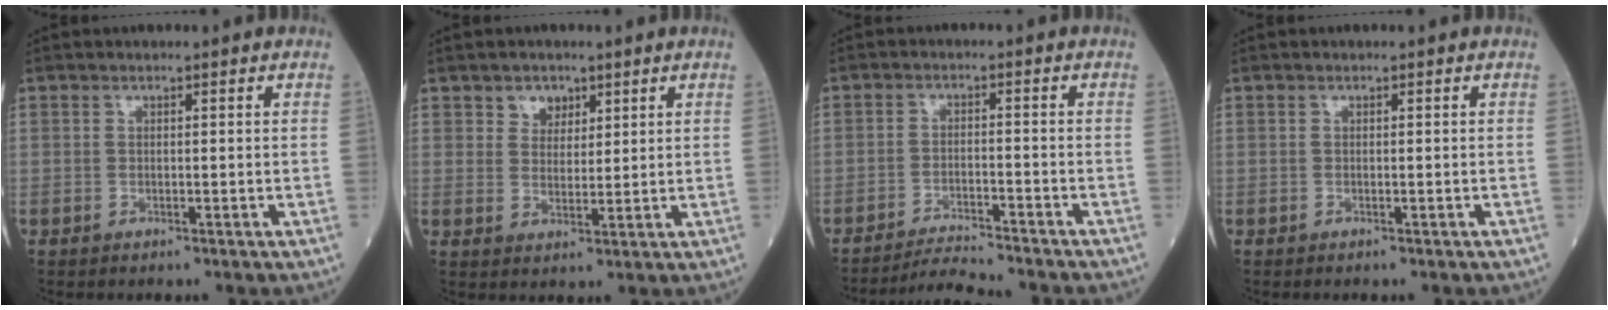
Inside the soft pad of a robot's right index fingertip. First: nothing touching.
{"total": 3.3, "force": [2.0, 2.4, 1.0], "torque": [-0.013, 0.002, 0.036]}
{"total": 7.0, "force": [-6.7, -0.9, 1.8], "torque": [-0.029, -0.013, -0.112]}
{"total": 0.0}